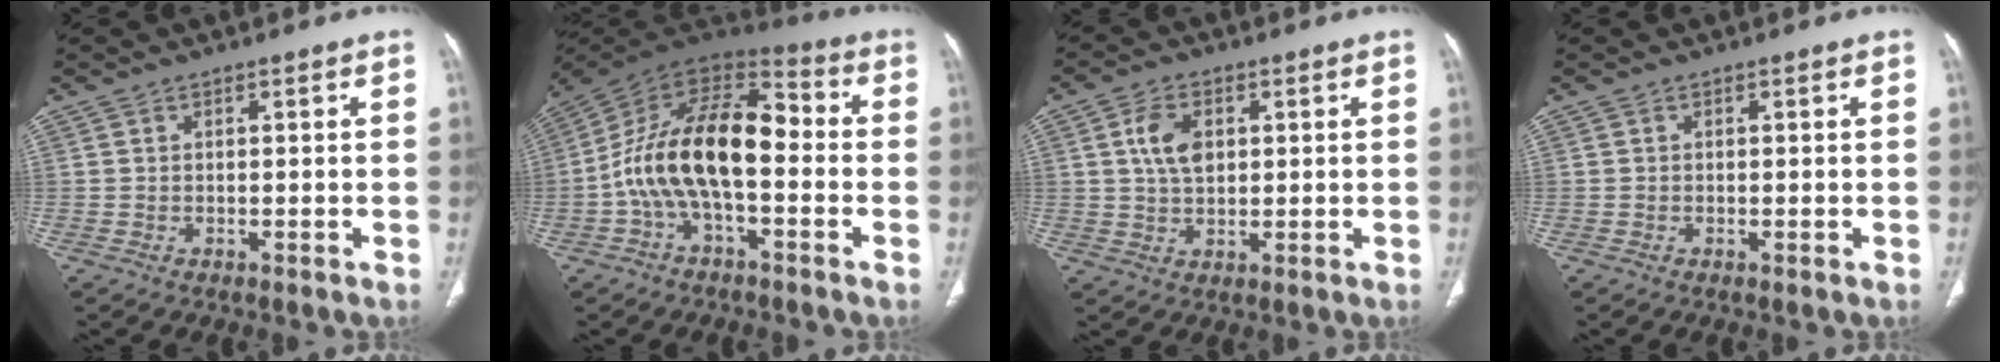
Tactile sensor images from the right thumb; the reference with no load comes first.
{"total": 18.5, "force": [-2.5, 9.3, 15.8], "torque": [-0.272, 0.054, -0.053]}
{"total": 6.6, "force": [1.6, 4.2, 4.9], "torque": [-0.086, -0.002, 0.030]}
{"total": 0.0}